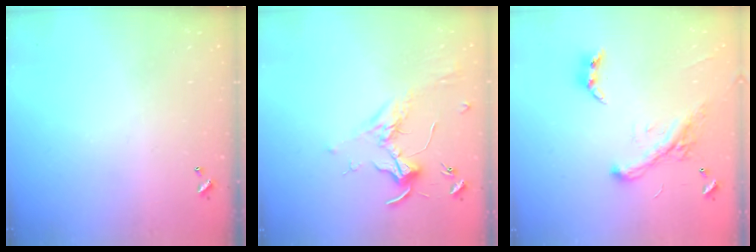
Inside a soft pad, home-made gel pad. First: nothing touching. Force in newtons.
{"total": 1.7, "press": 1.5, "slide": 0.7}
{"total": 2.2, "press": 2.2, "slide": 0.1}